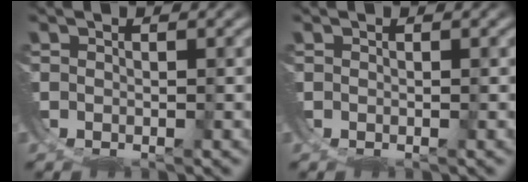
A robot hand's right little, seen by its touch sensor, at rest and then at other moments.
{"total": 0.0}